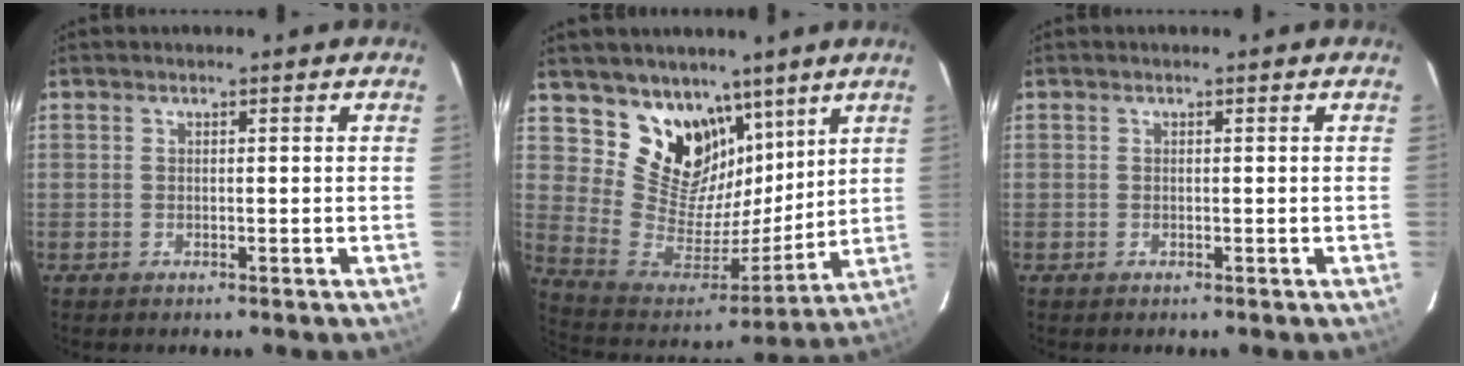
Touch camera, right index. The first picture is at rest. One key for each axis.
{"total": 16.6, "fx": 10.5, "fy": 11.2, "fz": 6.3, "tx": -0.132, "ty": -0.007, "tz": 0.208}
{"total": 0.0}